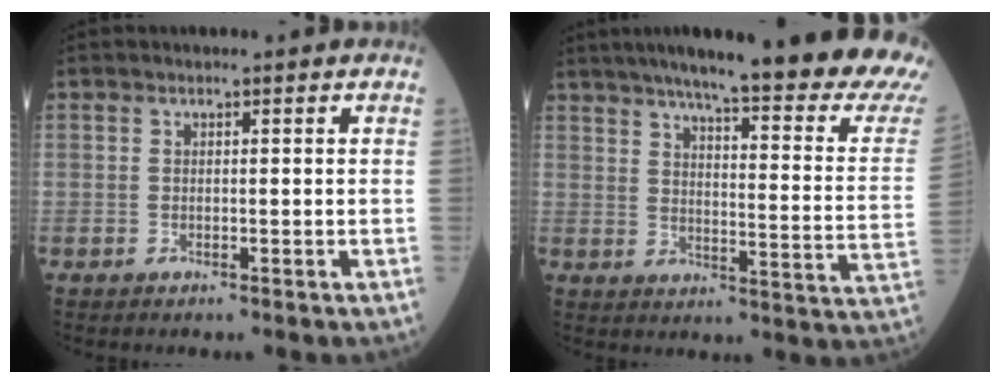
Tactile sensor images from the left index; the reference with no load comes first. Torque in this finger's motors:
{"motor_torque": [0.57, -0.87, 1.05, 0.21]}